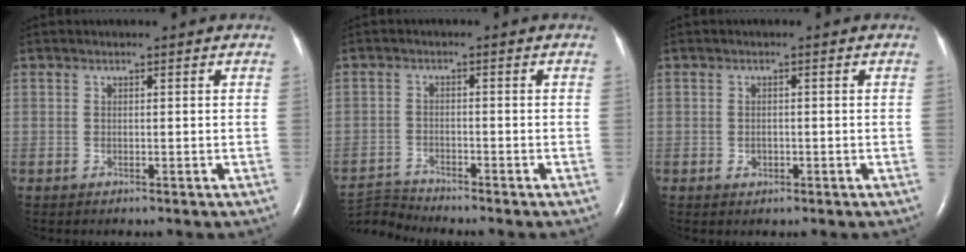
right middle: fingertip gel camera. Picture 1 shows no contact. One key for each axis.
{"total": 4.6, "fx": -4.4, "fy": -1.0, "fz": -0.9, "tx": 0.007, "ty": -0.006, "tz": -0.084}
{"total": 1.1, "fx": -0.4, "fy": 0.9, "fz": 0.6, "tx": -0.012, "ty": 0.002, "tz": -0.002}